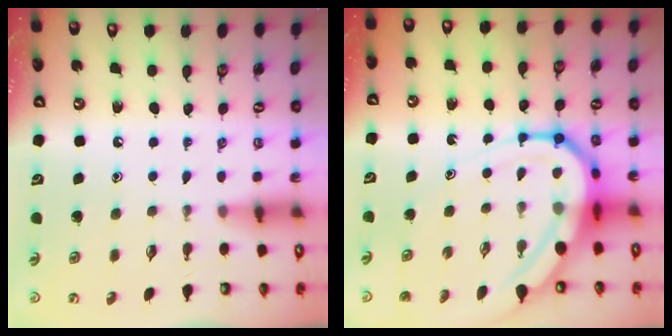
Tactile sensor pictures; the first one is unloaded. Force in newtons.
{"total": 13.6, "press": 13.5, "slide": 1.5}